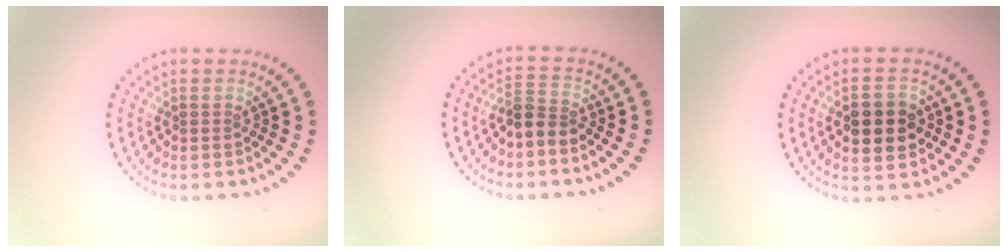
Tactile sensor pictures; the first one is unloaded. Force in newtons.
{"total": 2.3, "press": 1.8, "slide": 1.5}
{"total": 4.6, "press": 4.6, "slide": 0.2}